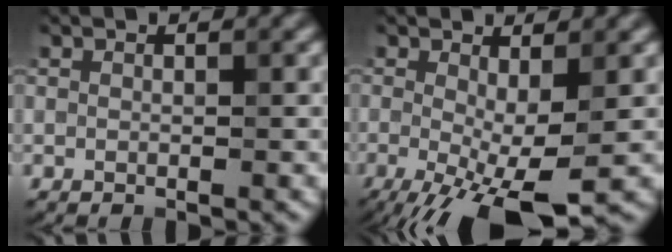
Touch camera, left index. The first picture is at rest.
{"total": 7.5, "force": [-2.7, 2.0, 6.7], "torque": [-0.132, -0.018, -0.041]}